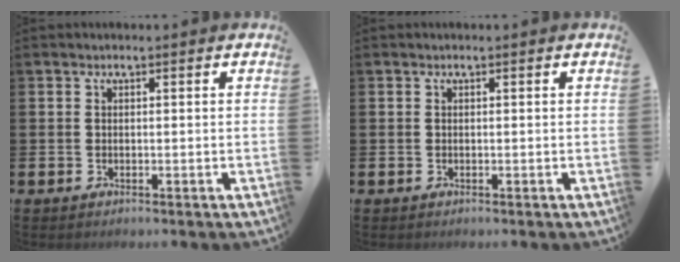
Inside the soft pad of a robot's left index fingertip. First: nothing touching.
{"total": 0.0}